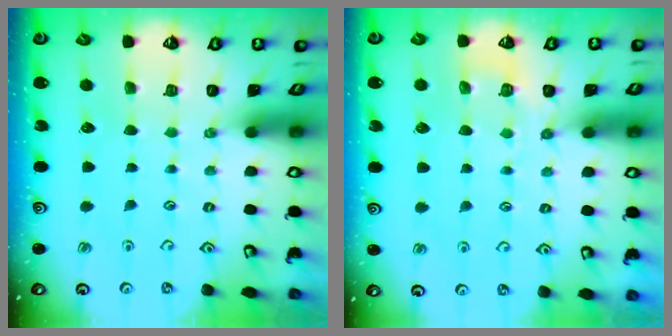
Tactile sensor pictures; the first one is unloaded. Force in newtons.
{"total": 5.1, "press": 4.9, "slide": 1.5}